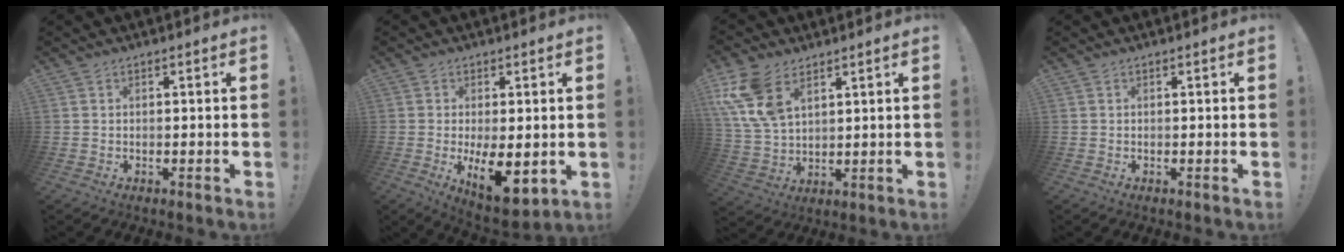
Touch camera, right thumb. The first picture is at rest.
{"total": 11.7, "force": [-1.7, 5.1, 10.4], "torque": [-0.141, -0.004, -0.015]}
{"total": 12.3, "force": [6.6, 7.3, 7.5], "torque": [-0.164, -0.023, 0.131]}
{"total": 0.0}